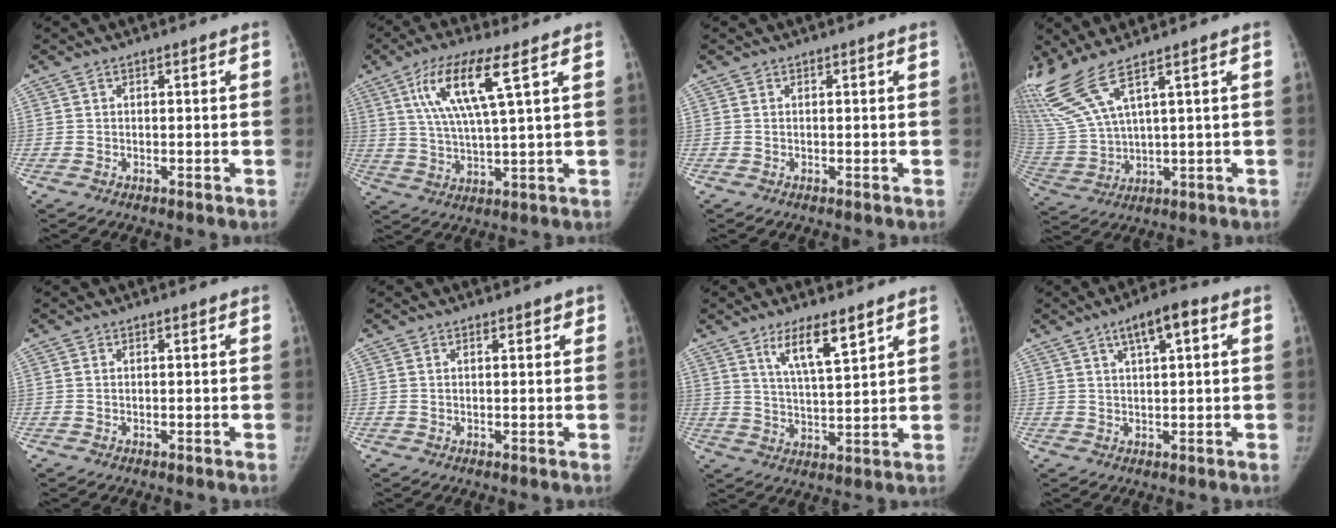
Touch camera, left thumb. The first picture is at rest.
{"total": 11.8, "force": [5.0, 1.8, 10.6], "torque": [-0.226, -0.013, 0.095]}
{"total": 0.0}
{"total": 10.7, "force": [7.7, 1.0, 7.4], "torque": [-0.188, -0.032, 0.177]}
{"total": 0.0}
{"total": 1.5, "force": [1.0, 0.7, 1.0], "torque": [-0.006, -0.003, 0.011]}
{"total": 8.6, "force": [5.4, 1.8, 6.5], "torque": [-0.110, -0.035, 0.102]}
{"total": 6.4, "force": [2.8, 1.9, 5.4], "torque": [-0.080, 0.005, 0.041]}